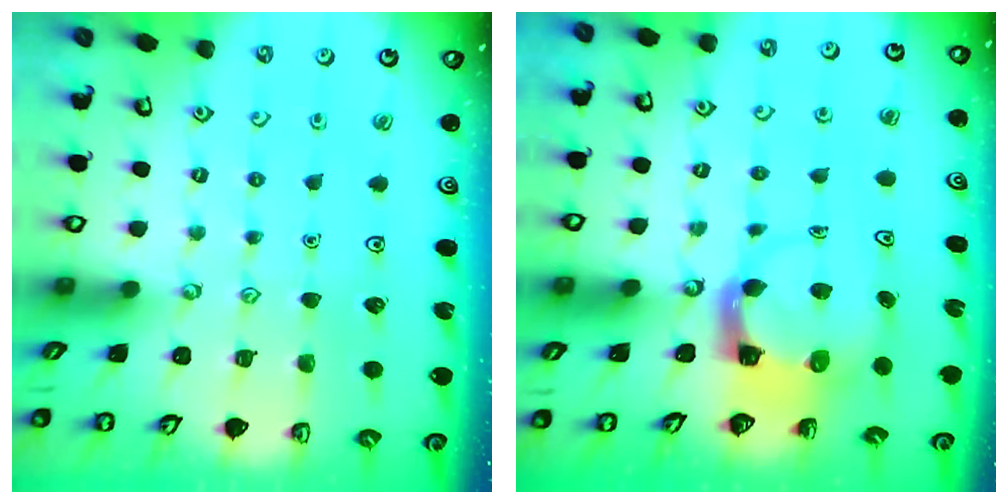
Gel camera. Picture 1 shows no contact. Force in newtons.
{"total": 3.7, "press": 3.7, "slide": 0.5}